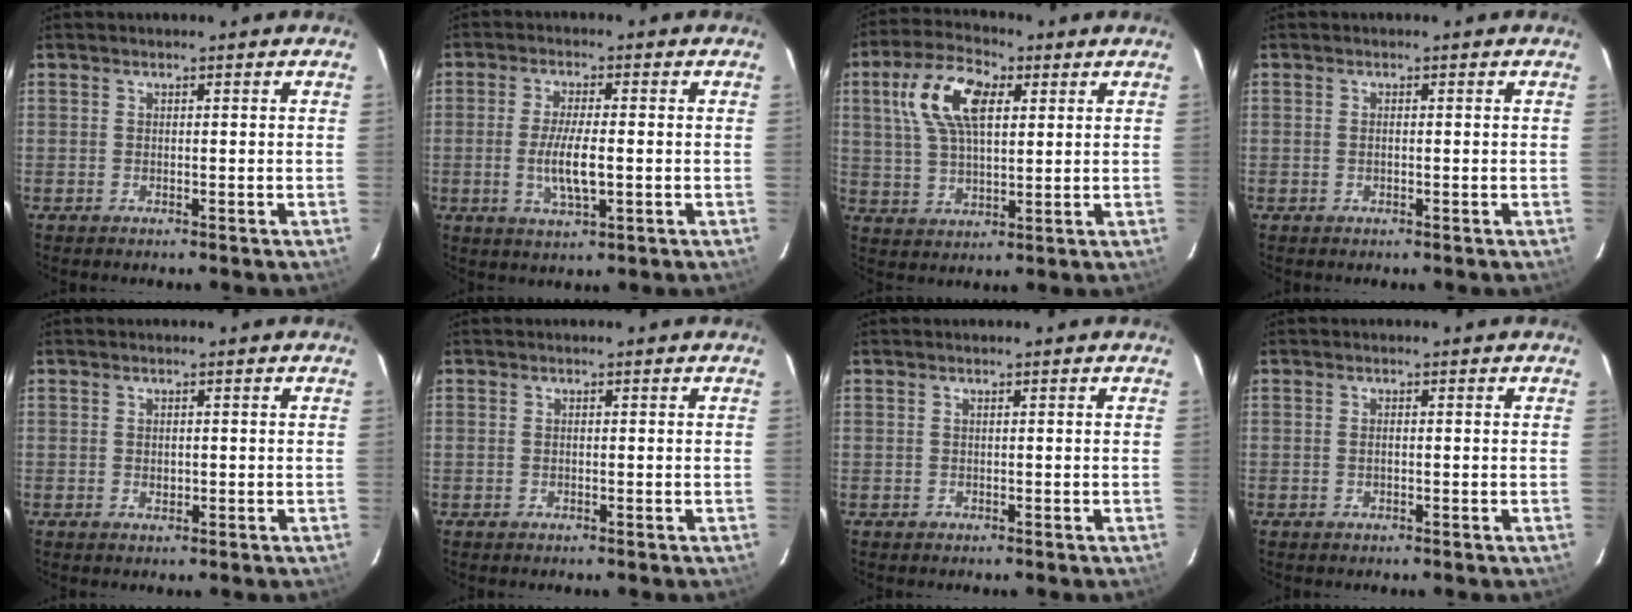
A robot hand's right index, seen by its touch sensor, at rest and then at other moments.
{"total": 7.1, "force": [-1.1, 1.7, 6.8], "torque": [-0.131, -0.009, -0.019]}
{"total": 12.4, "force": [4.2, 6.1, 10.0], "torque": [-0.196, 0.026, 0.078]}
{"total": 0.8, "force": [0.0, 0.4, 0.8], "torque": [-0.015, 0.001, -0.001]}
{"total": 1.1, "force": [0.0, 0.9, 0.6], "torque": [-0.008, 0.001, 0.000]}
{"total": 0.5, "force": [0.0, 0.3, 0.4], "torque": [-0.008, 0.001, 0.000]}
{"total": 0.6, "force": [-0.2, 0.6, -0.1], "torque": [0.002, 0.002, -0.001]}
{"total": 1.1, "force": [0.0, 0.5, 1.0], "torque": [-0.020, 0.002, -0.002]}